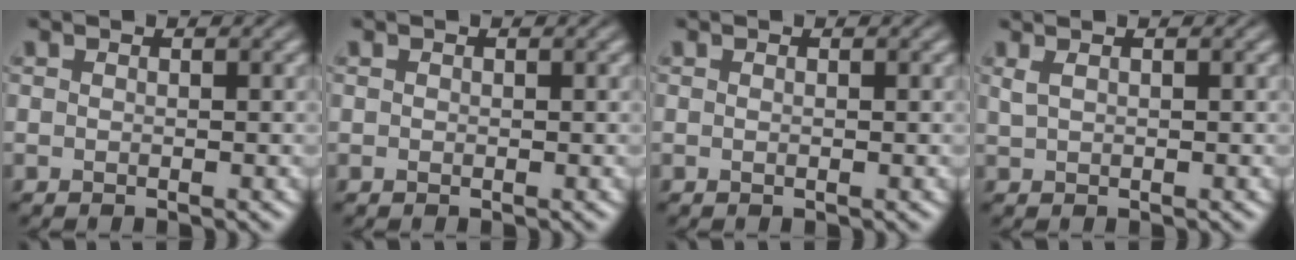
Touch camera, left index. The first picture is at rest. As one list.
[{"total": 0.0}, {"total": 0.0}, {"total": 0.9, "force": [0.9, 0.0, 0.3], "torque": [-0.008, 0.007, 0.017]}]